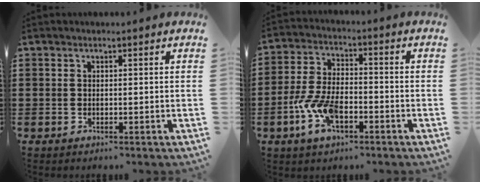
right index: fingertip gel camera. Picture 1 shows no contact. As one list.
[{"total": 7.9, "force": [-3.2, 4.0, 6.0], "torque": [-0.147, -0.001, -0.065]}]